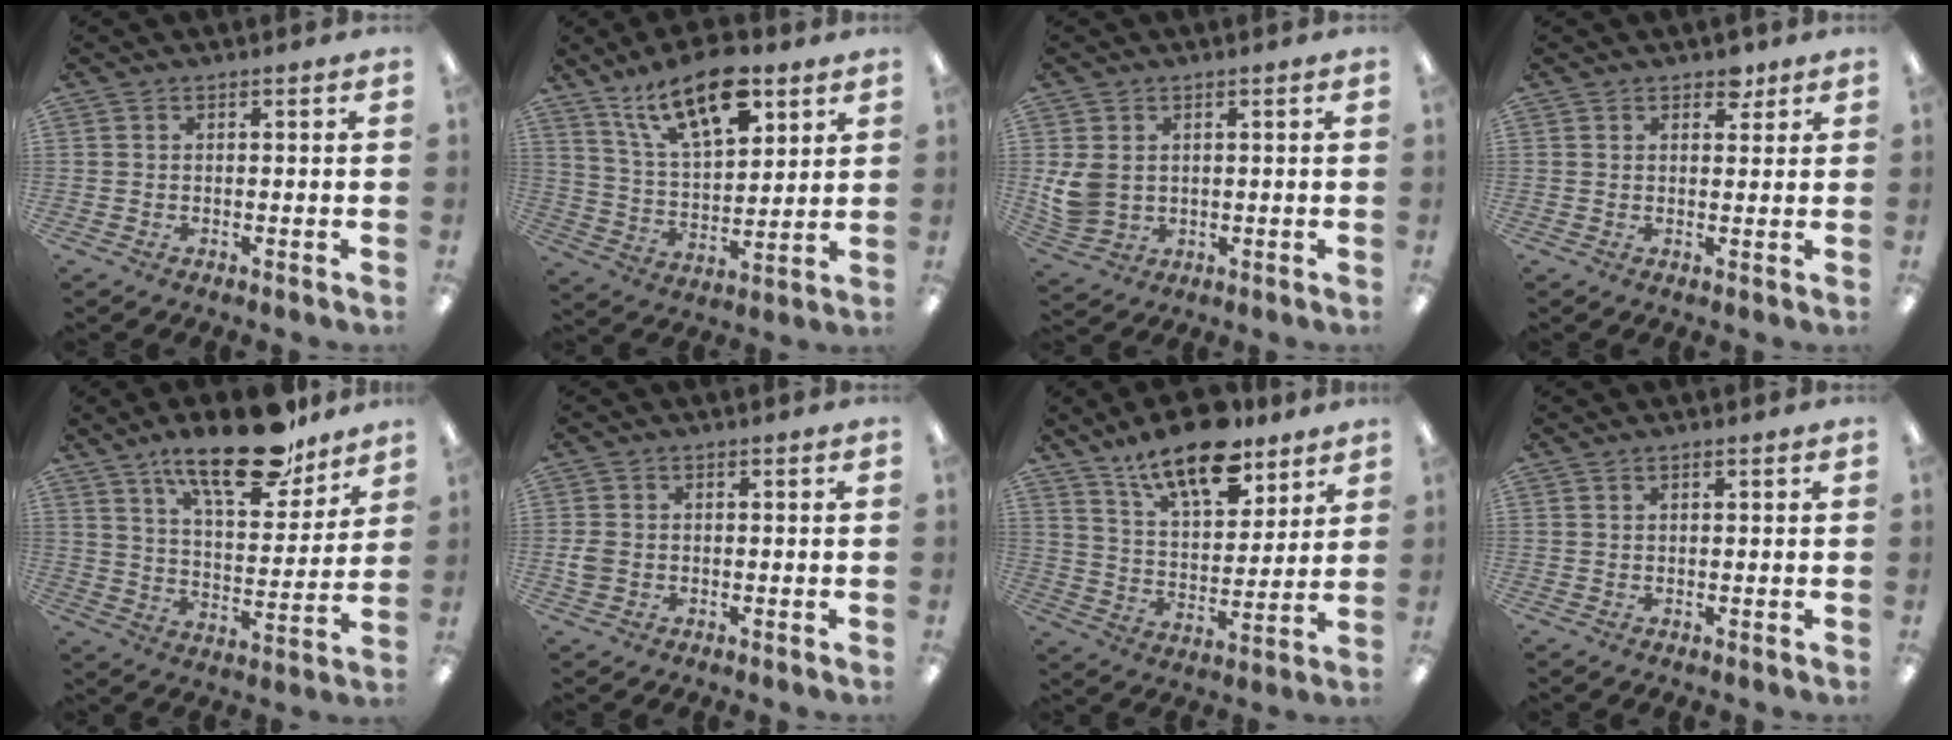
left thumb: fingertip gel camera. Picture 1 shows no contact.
{"total": 18.0, "force": [11.2, 8.0, 11.6], "torque": [-0.201, -0.041, 0.192]}
{"total": 6.3, "force": [1.4, 5.0, 3.5], "torque": [-0.082, -0.001, 0.028]}
{"total": 3.5, "force": [2.4, 2.0, 1.5], "torque": [-0.010, -0.006, 0.040]}
{"total": 19.8, "force": [14.3, 7.1, 11.7], "torque": [-0.182, -0.081, 0.238]}
{"total": 2.8, "force": [-0.4, 2.2, 1.6], "torque": [-0.028, 0.004, -0.006]}
{"total": 16.7, "force": [12.3, 6.9, 8.9], "torque": [-0.139, -0.069, 0.212]}
{"total": 0.7, "force": [0.5, 0.2, 0.4], "torque": [-0.010, 0.002, 0.009]}